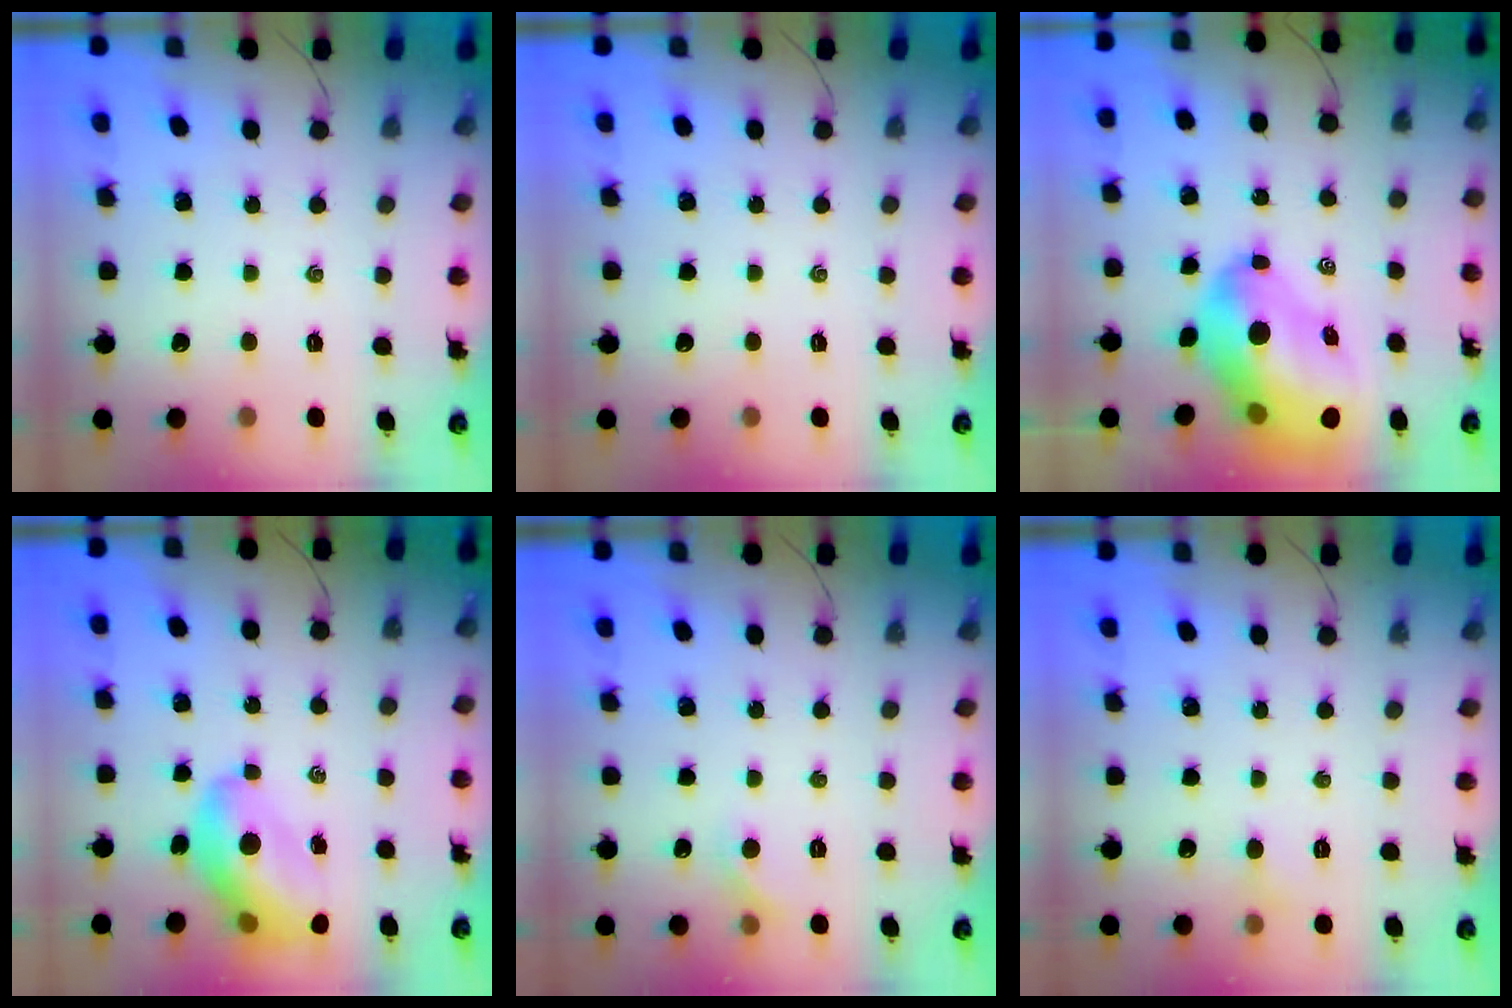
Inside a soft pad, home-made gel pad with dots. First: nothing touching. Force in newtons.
{"total": 0.0}
{"total": 15.9, "press": 15.3, "slide": 4.4}
{"total": 12.4, "press": 11.9, "slide": 3.5}
{"total": 5.3, "press": 5.1, "slide": 1.3}
{"total": 3.4, "press": 3.2, "slide": 1.2}